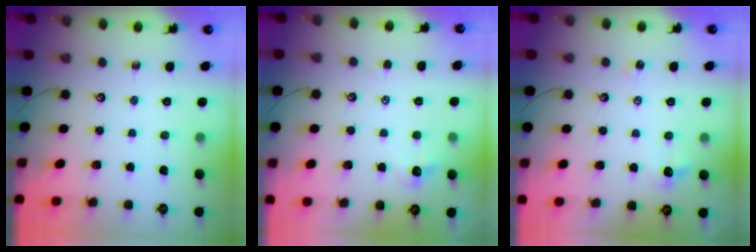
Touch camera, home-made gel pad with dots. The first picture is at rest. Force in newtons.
{"total": 0.7, "press": 0.2, "slide": 0.7}
{"total": 1.6, "press": 1.5, "slide": 0.5}